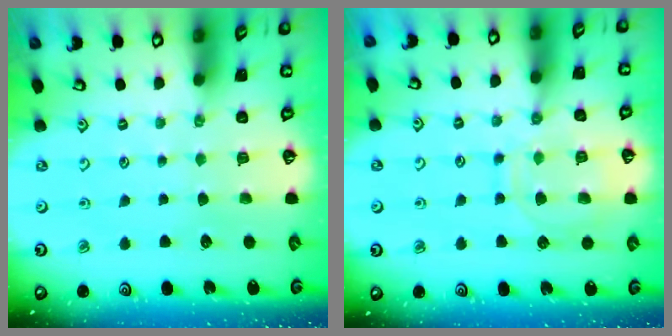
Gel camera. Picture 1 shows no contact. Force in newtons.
{"total": 11.8, "press": 11.8, "slide": 1.1}